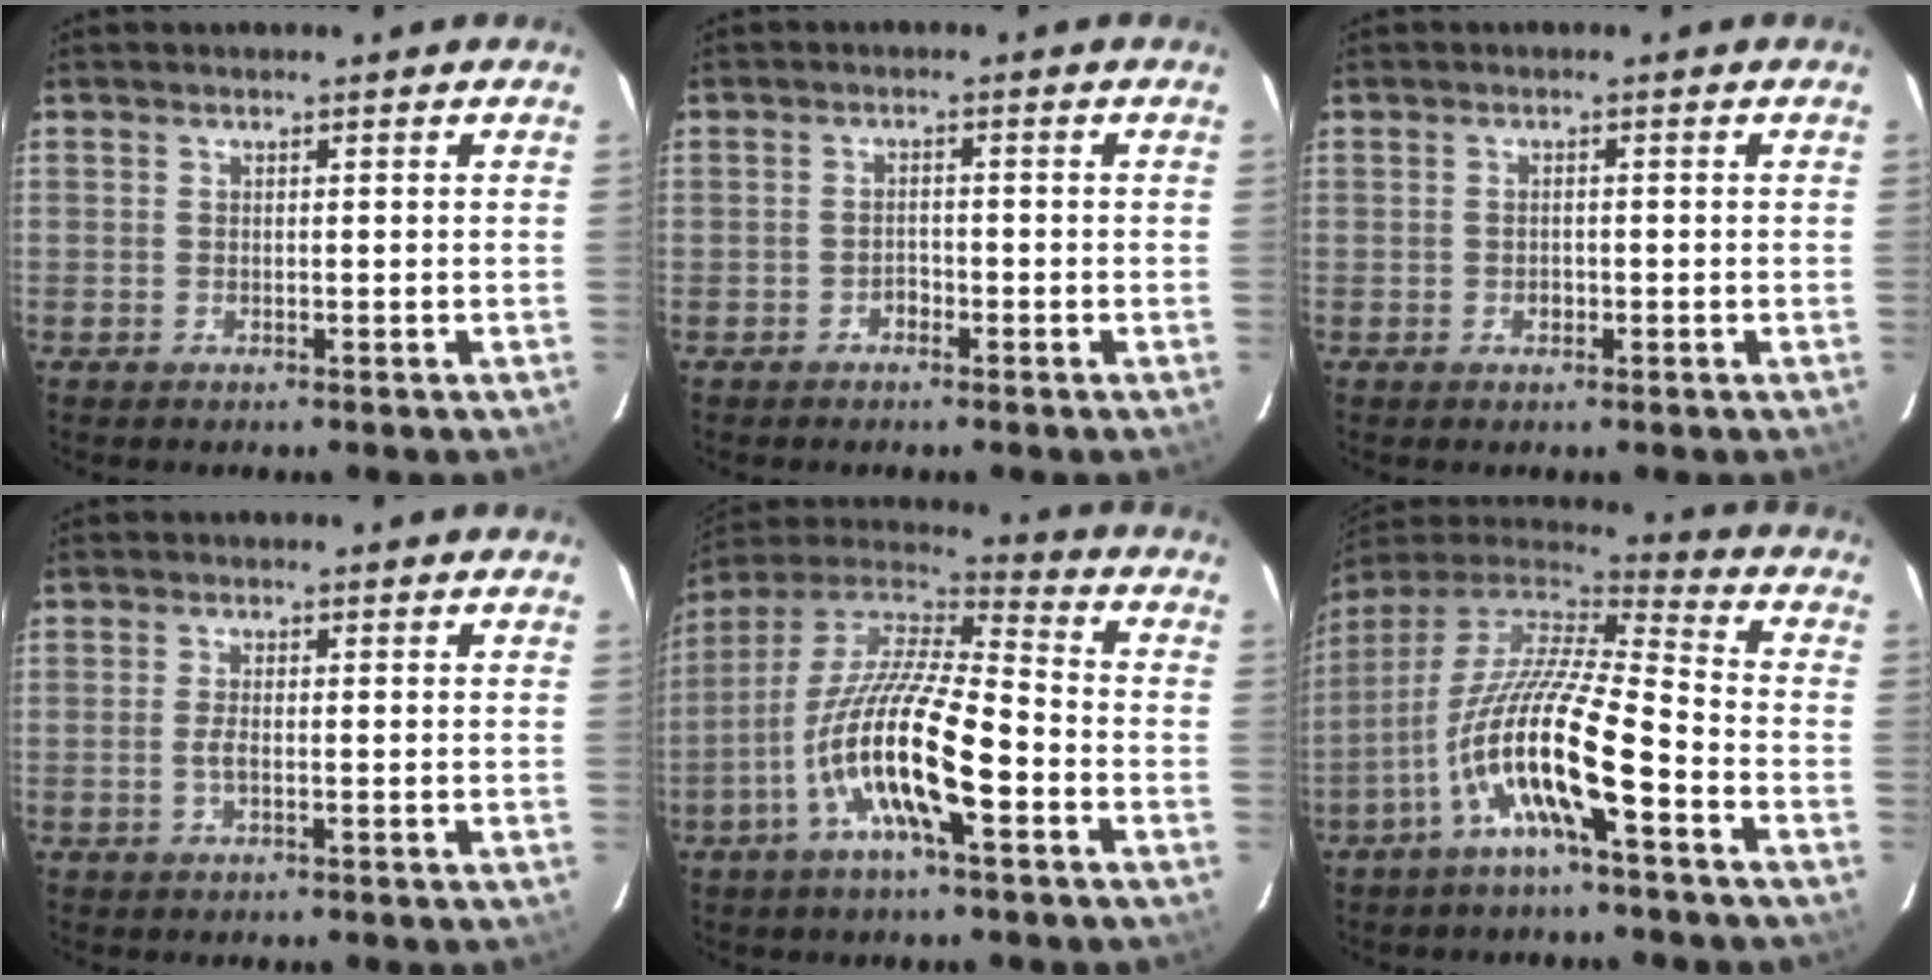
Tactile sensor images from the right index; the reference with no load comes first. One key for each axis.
{"total": 1.5, "fx": -1.1, "fy": 0.9, "fz": 0.4, "tx": -0.008, "ty": 0.004, "tz": -0.019}
{"total": 1.1, "fx": -0.2, "fy": 1.0, "fz": 0.5, "tx": -0.008, "ty": 0.002, "tz": -0.003}
{"total": 1.8, "fx": -0.5, "fy": 0.5, "fz": 1.6, "tx": -0.035, "ty": -0.001, "tz": -0.010}
{"total": 17.4, "fx": -6.7, "fy": 4.0, "fz": 15.5, "tx": -0.291, "ty": -0.017, "tz": -0.134}
{"total": 16.2, "fx": -6.9, "fy": 2.7, "fz": 14.4, "tx": -0.258, "ty": -0.016, "tz": -0.135}